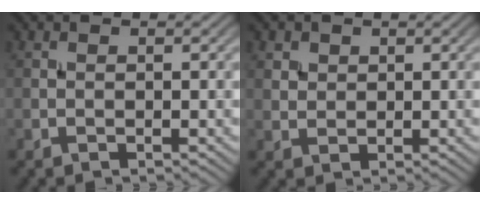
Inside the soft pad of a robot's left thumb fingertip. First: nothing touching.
{"total": 2.5, "force": [1.3, 2.0, 0.9], "torque": [-0.027, -0.007, 0.033]}